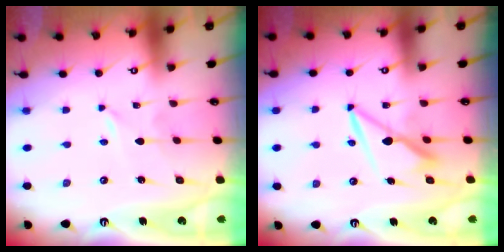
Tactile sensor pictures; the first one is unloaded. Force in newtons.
{"total": 7.7, "press": 7.6, "slide": 1.2}